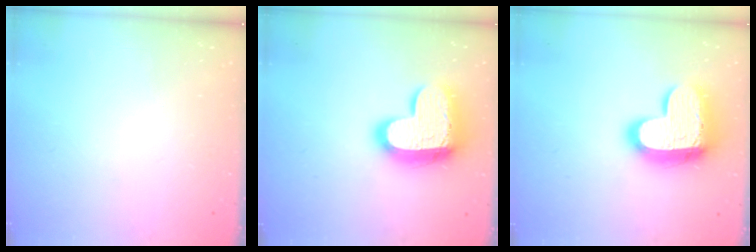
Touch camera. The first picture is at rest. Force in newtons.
{"total": 17.1, "press": 17.0, "slide": 1.6}
{"total": 17.1, "press": 17.0, "slide": 1.6}